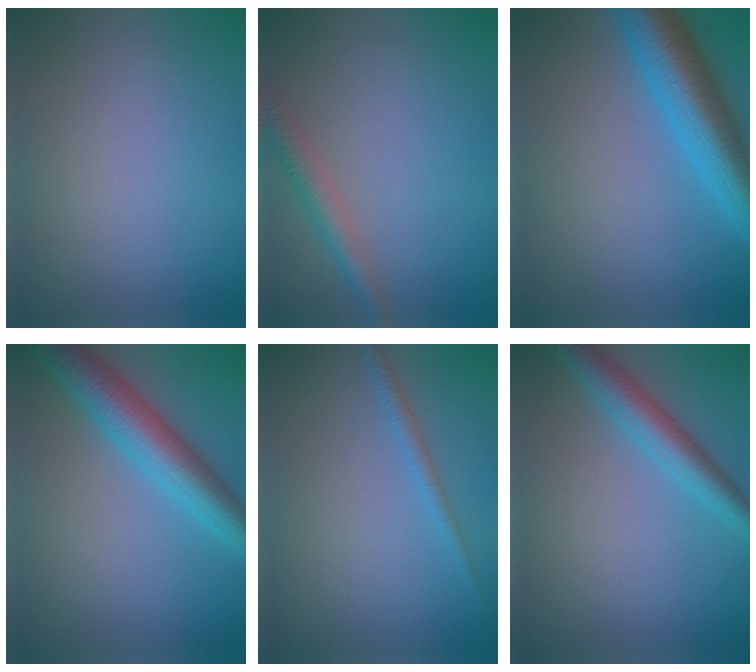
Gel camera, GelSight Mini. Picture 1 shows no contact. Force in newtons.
{"total": 2.7, "press": 2.7, "slide": 0.1}
{"total": 8.7, "press": 8.7, "slide": 0.4}
{"total": 6.4, "press": 6.4, "slide": 0.2}
{"total": 1.3, "press": 1.3, "slide": 0.1}
{"total": 4.2, "press": 4.2, "slide": 0.1}